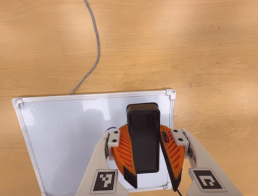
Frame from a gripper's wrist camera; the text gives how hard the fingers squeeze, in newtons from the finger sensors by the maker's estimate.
{"total": 11.8, "left": 11.6, "right": 11.9}